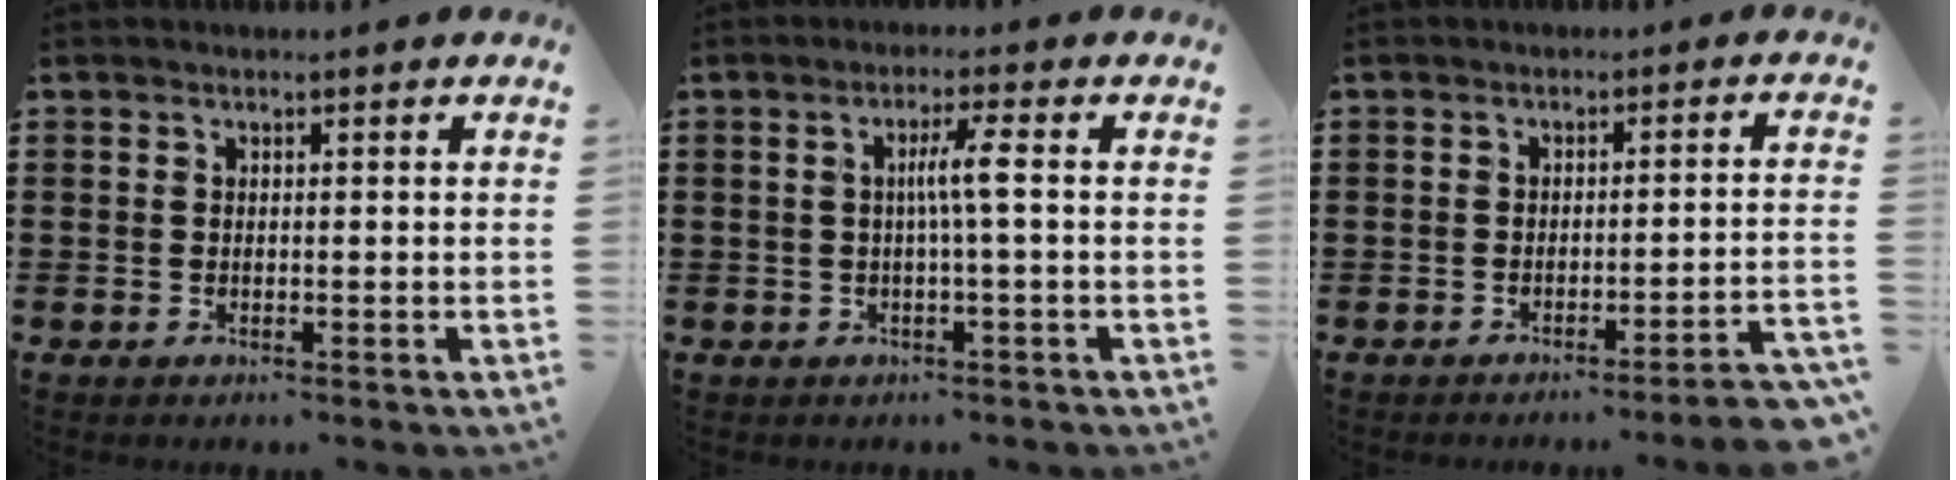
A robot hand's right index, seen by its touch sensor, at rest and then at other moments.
{"total": 3.9, "force": [-0.1, -0.3, 3.9], "torque": [-0.074, -0.002, -0.007]}
{"total": 3.2, "force": [-2.6, -0.6, 1.8], "torque": [-0.030, -0.013, -0.053]}